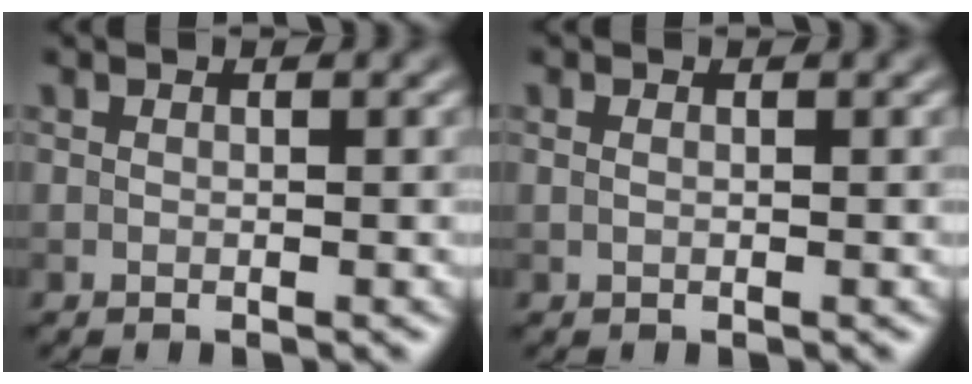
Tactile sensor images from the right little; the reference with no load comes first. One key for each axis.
{"total": 0.6, "fx": 0.3, "fy": 0.3, "fz": 0.4, "tx": -0.008, "ty": -0.004, "tz": 0.003}